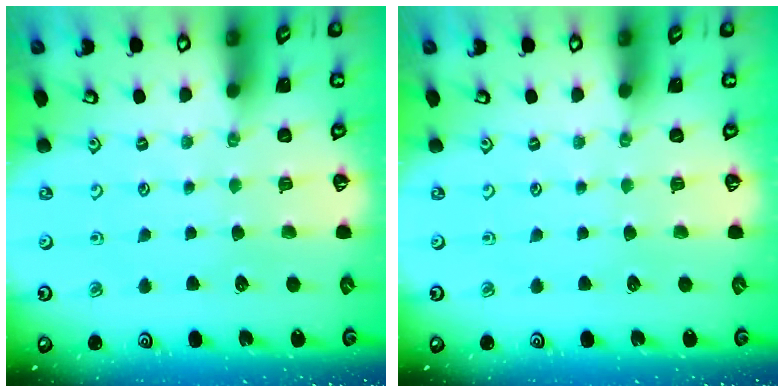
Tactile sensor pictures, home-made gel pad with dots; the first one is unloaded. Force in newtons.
{"total": 0.0}